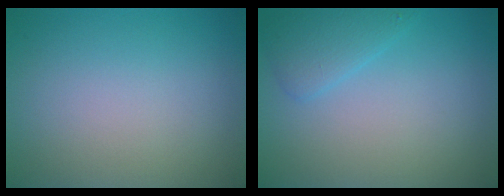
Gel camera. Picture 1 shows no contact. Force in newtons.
{"total": 2.1, "press": 2.0, "slide": 0.2}